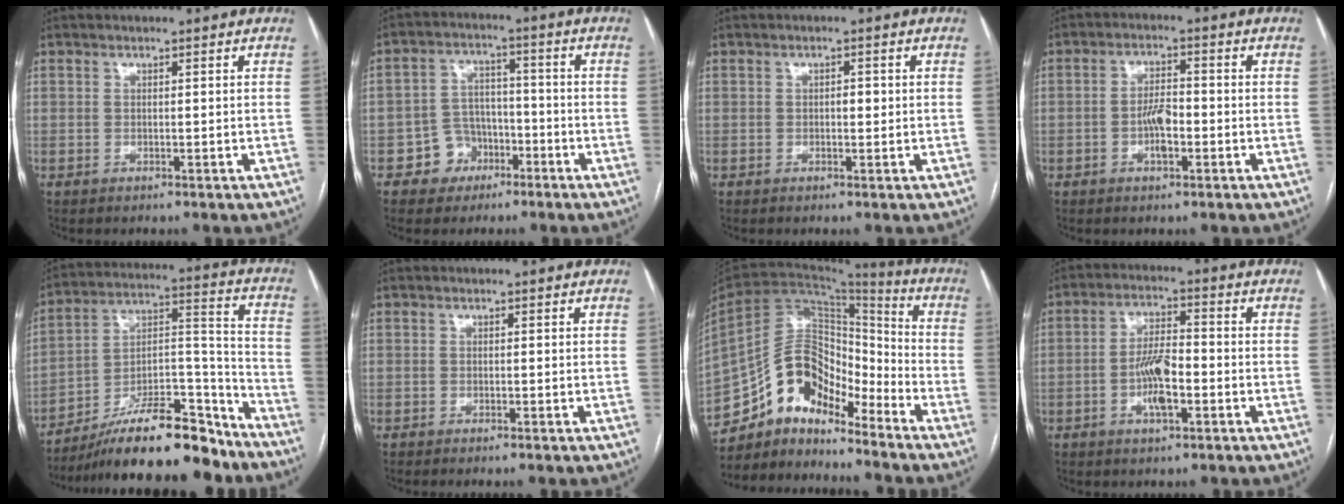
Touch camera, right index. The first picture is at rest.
{"total": 6.2, "force": [-3.2, 5.2, 1.2], "torque": [-0.017, 0.019, -0.046]}
{"total": 1.4, "force": [0.0, 0.7, 1.2], "torque": [-0.016, 0.003, 0.000]}
{"total": 4.3, "force": [-1.3, 1.5, 3.8], "torque": [-0.071, 0.006, -0.023]}
{"total": 21.6, "force": [-17.9, 4.4, 11.3], "torque": [-0.171, 0.026, -0.298]}
{"total": 0.7, "force": [-0.5, -0.1, 0.4], "torque": [-0.010, 0.000, -0.008]}
{"total": 15.2, "force": [-12.2, 6.7, 6.0], "torque": [-0.111, 0.068, -0.222]}
{"total": 6.7, "force": [-2.0, 2.0, 6.1], "torque": [-0.121, 0.007, -0.037]}